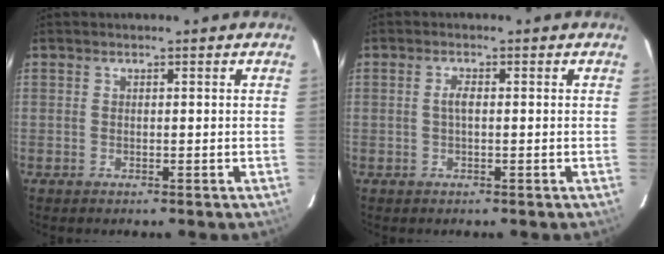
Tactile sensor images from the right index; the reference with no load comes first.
{"total": 1.6, "force": [0.0, 0.5, 1.5], "torque": [-0.030, 0.003, -0.003]}